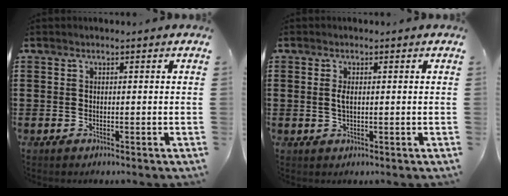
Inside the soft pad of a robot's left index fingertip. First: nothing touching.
{"total": 1.6, "force": [0.2, 0.6, 1.5], "torque": [-0.038, 0.000, -0.001]}